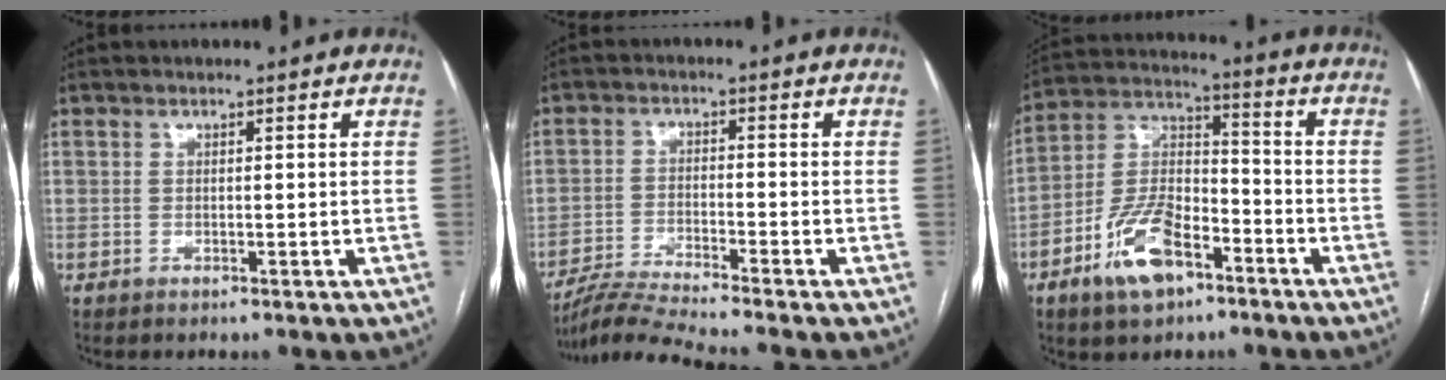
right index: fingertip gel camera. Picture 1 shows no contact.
{"total": 8.3, "force": [-7.4, -2.3, 2.8], "torque": [-0.051, -0.022, -0.135]}
{"total": 12.8, "force": [-7.0, 5.7, 9.0], "torque": [-0.192, 0.011, -0.125]}